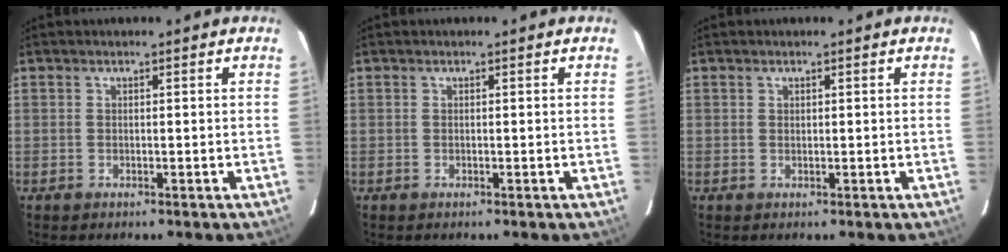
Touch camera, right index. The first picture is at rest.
{"total": 0.0}
{"total": 0.0}